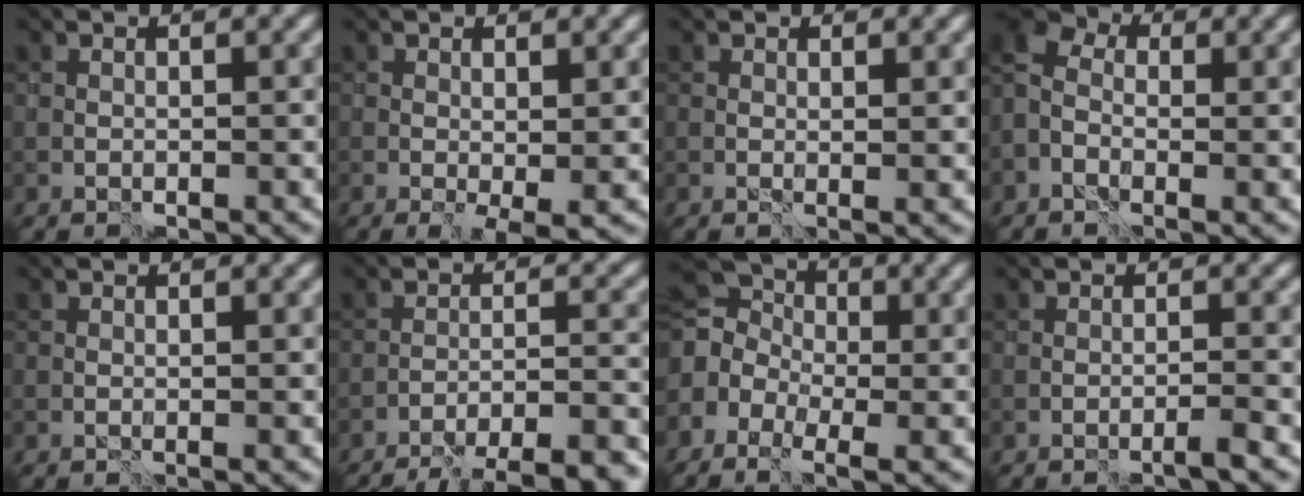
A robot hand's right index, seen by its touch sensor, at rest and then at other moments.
{"total": 2.0, "force": [-0.3, 0.5, 1.9], "torque": [-0.029, -0.008, -0.003]}
{"total": 0.8, "force": [0.4, -0.1, 0.6], "torque": [-0.007, -0.001, 0.008]}
{"total": 4.3, "force": [-0.7, 3.1, 2.9], "torque": [-0.057, 0.016, -0.018]}
{"total": 1.1, "force": [0.1, -0.9, -0.6], "torque": [0.013, 0.002, 0.001]}
{"total": 11.0, "force": [-10.0, 1.6, 4.2], "torque": [-0.041, 0.006, -0.129]}
{"total": 6.7, "force": [-0.7, 5.0, 4.4], "torque": [-0.094, 0.021, -0.019]}
{"total": 1.3, "force": [-0.8, -0.9, 0.5], "torque": [-0.004, 0.000, -0.019]}